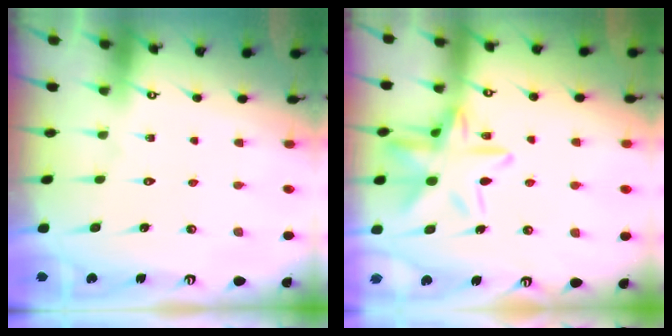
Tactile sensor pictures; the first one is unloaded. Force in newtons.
{"total": 14.9, "press": 14.9, "slide": 1.1}